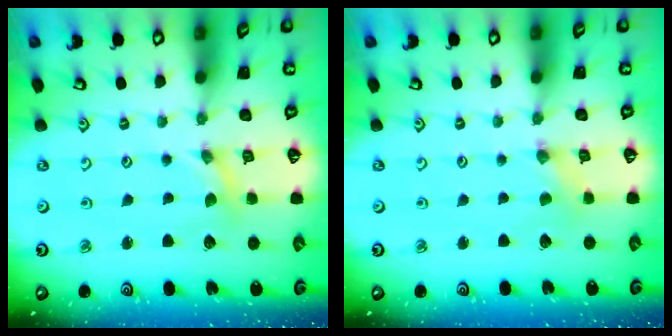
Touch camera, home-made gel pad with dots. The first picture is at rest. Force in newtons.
{"total": 1.1, "press": 1.1, "slide": 0.2}